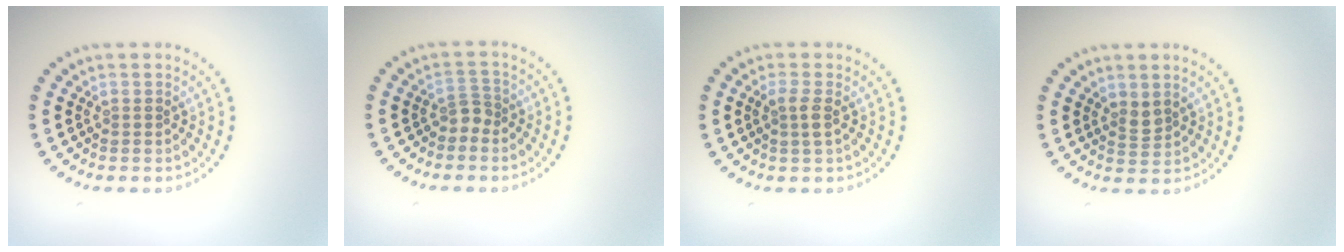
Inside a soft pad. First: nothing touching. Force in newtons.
{"total": 1.4, "press": 1.0, "slide": 0.9}
{"total": 1.5, "press": 1.3, "slide": 0.7}
{"total": 1.5, "press": 1.1, "slide": 0.9}